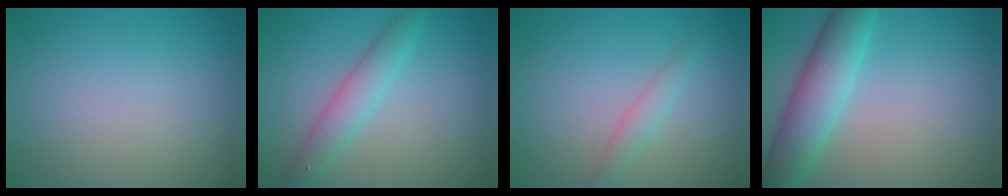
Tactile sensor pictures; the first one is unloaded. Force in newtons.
{"total": 3.0, "press": 3.0, "slide": 0.1}
{"total": 1.5, "press": 1.5, "slide": 0.1}
{"total": 5.5, "press": 5.5, "slide": 0.2}